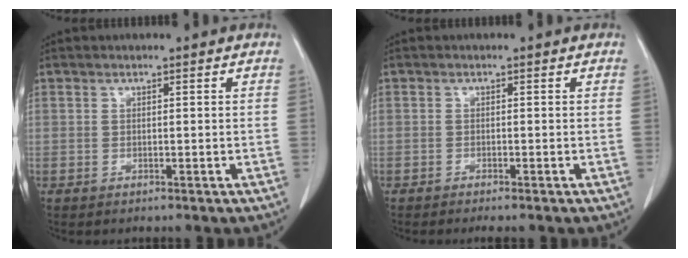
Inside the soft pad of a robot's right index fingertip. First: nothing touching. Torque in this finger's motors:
{"motor_torque": [0.10, -0.08, 0.02, 0.00]}